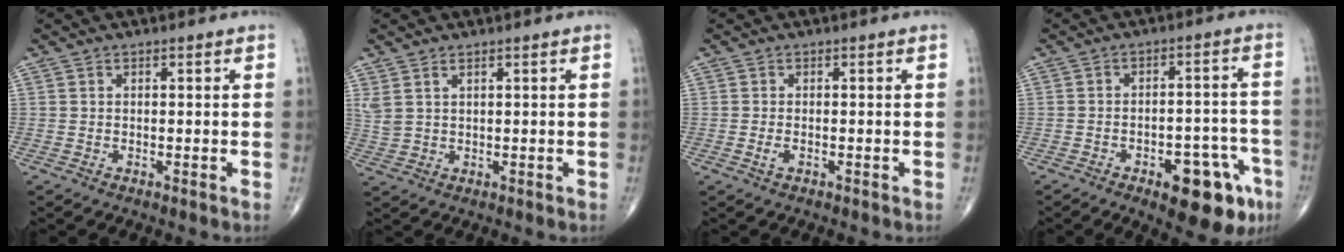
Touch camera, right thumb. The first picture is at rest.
{"total": 3.1, "force": [1.7, 1.4, 2.2], "torque": [-0.054, -0.001, 0.046]}
{"total": 1.2, "force": [-0.4, 0.6, 0.9], "torque": [-0.018, 0.002, -0.007]}
{"total": 13.8, "force": [-7.0, 5.9, 10.3], "torque": [-0.106, 0.042, -0.084]}